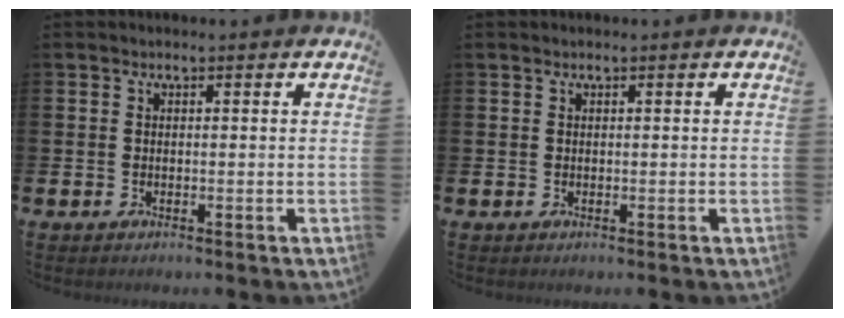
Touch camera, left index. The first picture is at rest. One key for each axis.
{"total": 0.0}